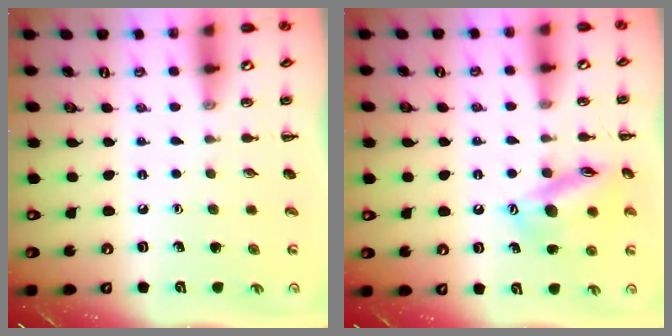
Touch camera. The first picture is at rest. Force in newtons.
{"total": 14.5, "press": 14.4, "slide": 1.7}